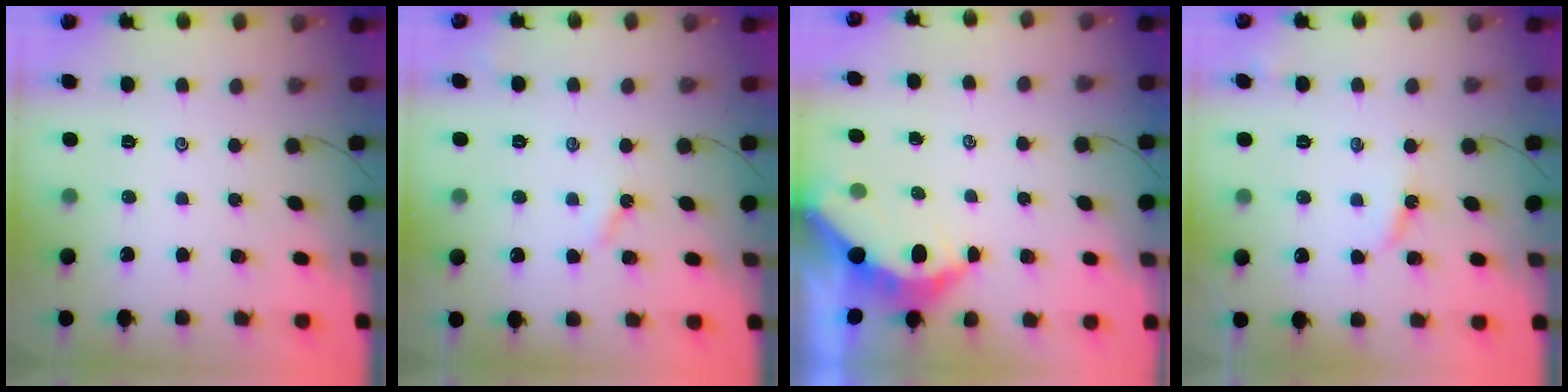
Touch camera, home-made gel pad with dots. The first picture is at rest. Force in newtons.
{"total": 2.8, "press": 2.8, "slide": 0.5}
{"total": 4.4, "press": 4.4, "slide": 0.5}
{"total": 3.3, "press": 3.3, "slide": 0.3}